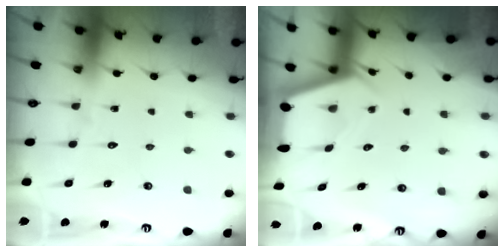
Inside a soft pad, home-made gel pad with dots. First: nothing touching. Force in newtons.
{"total": 2.4, "press": 2.4, "slide": 0.3}